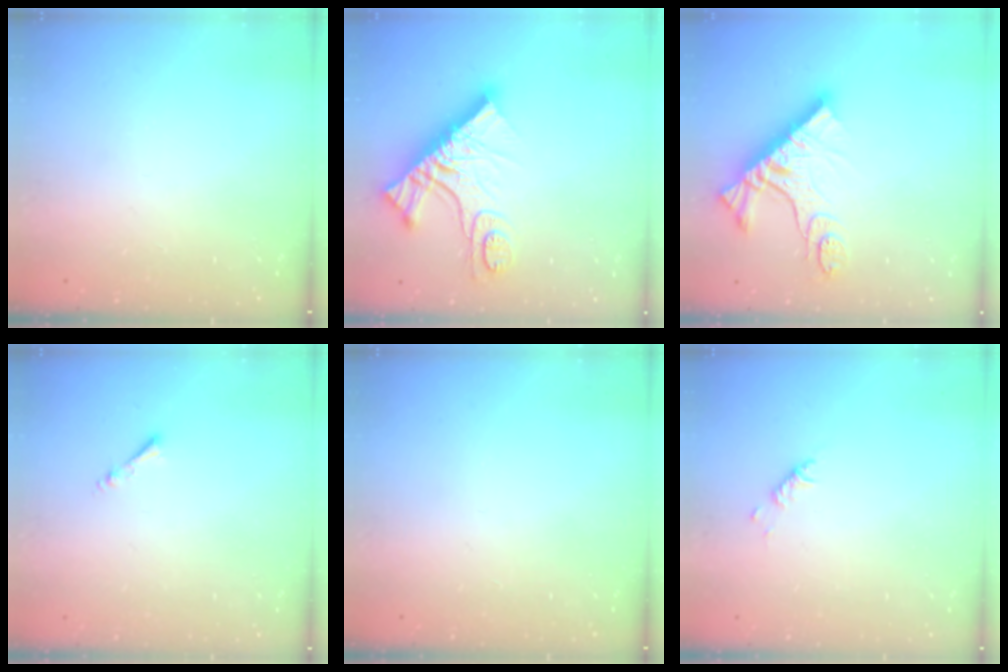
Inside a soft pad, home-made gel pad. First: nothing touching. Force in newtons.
{"total": 16.3, "press": 16.3, "slide": 1.4}
{"total": 12.7, "press": 12.7, "slide": 1.2}
{"total": 1.3, "press": 1.2, "slide": 0.3}
{"total": 0.0}
{"total": 2.9, "press": 2.9, "slide": 0.6}